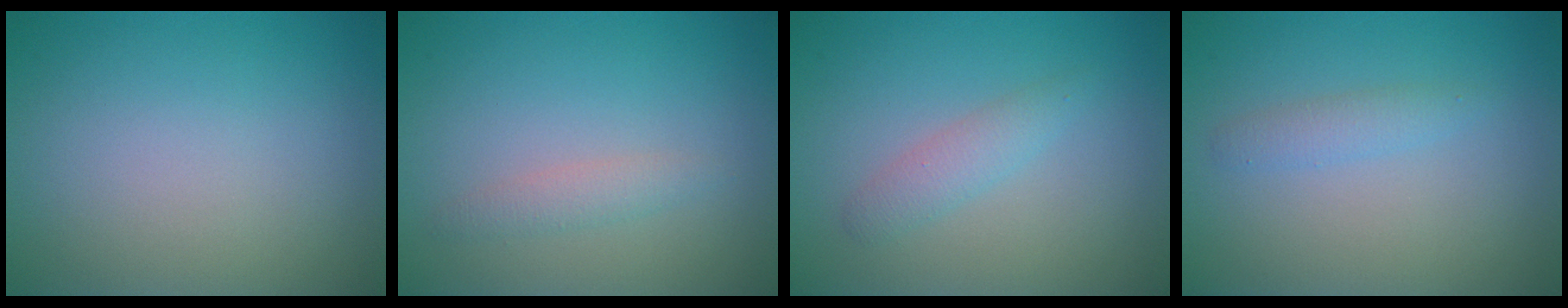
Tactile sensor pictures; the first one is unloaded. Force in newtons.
{"total": 1.4, "press": 1.4, "slide": 0.0}
{"total": 1.8, "press": 1.8, "slide": 0.0}
{"total": 1.4, "press": 1.4, "slide": 0.0}